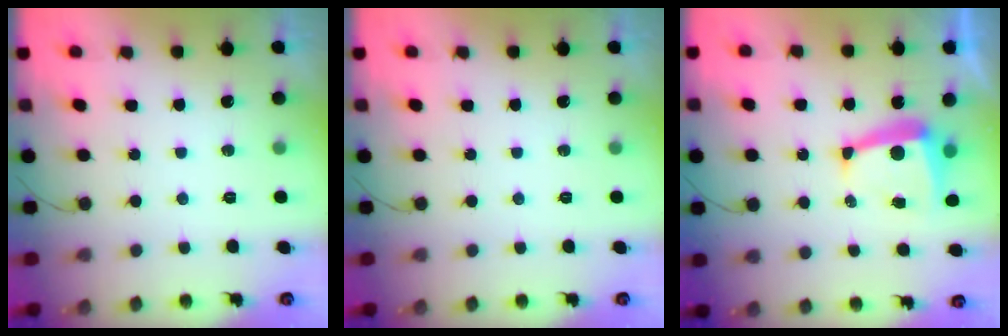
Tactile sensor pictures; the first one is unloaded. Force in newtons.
{"total": 0.0}
{"total": 8.9, "press": 8.9, "slide": 0.7}